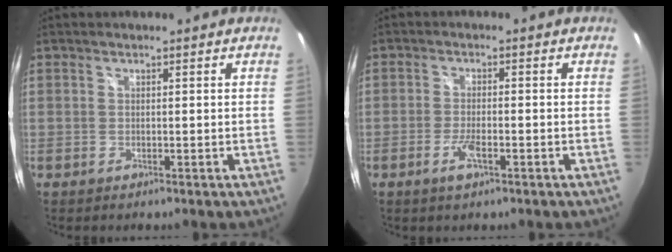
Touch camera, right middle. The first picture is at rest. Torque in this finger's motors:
{"motor_torque": [1.26, -0.44, 0.03, 0.01]}